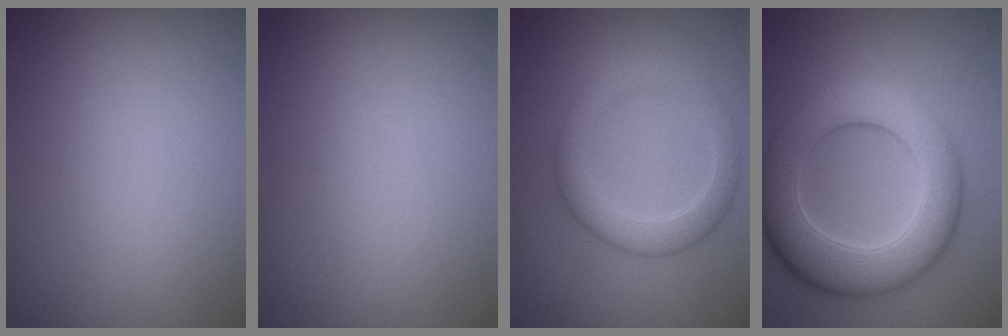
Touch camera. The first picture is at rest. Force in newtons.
{"total": 0.0}
{"total": 3.7, "press": 3.7, "slide": 0.1}
{"total": 8.9, "press": 8.9, "slide": 0.4}